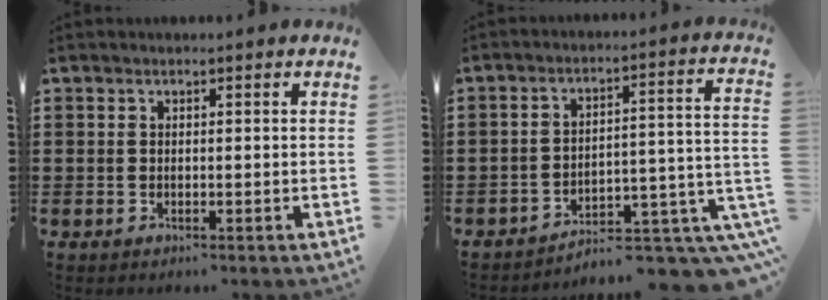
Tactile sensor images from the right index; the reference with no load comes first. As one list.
[{"total": 5.5, "force": [-4.6, 1.2, 2.8], "torque": [-0.044, -0.005, -0.089]}]